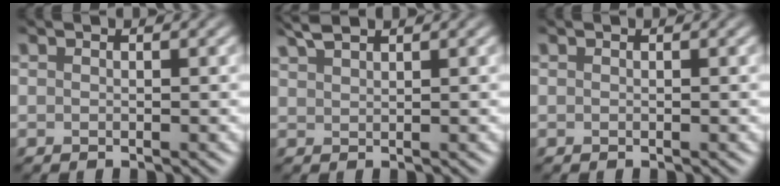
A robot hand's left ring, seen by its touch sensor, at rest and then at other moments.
{"total": 2.1, "force": [1.8, 0.3, 1.0], "torque": [-0.023, 0.011, 0.040]}
{"total": 0.0}